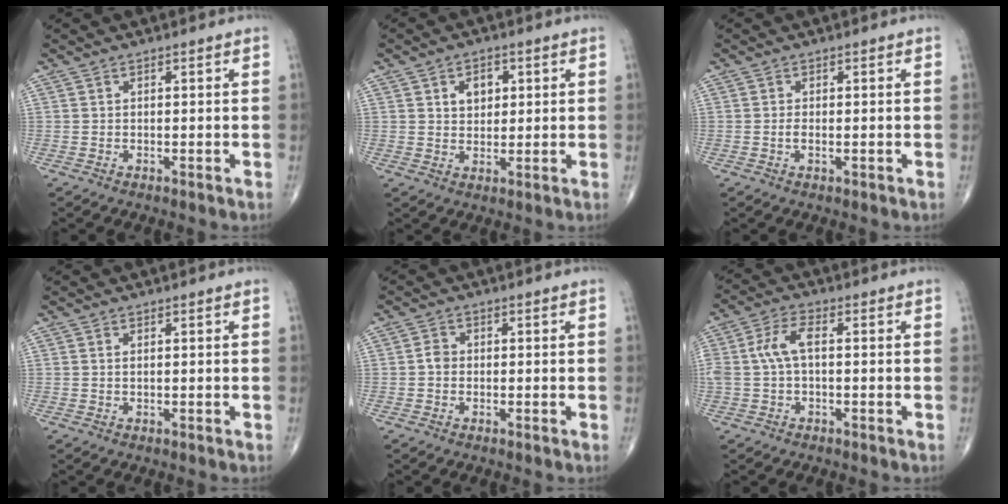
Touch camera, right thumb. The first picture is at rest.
{"total": 4.8, "force": [1.6, 3.4, 2.9], "torque": [-0.025, -0.007, 0.025]}
{"total": 1.4, "force": [-0.2, 0.6, 1.3], "torque": [-0.026, -0.002, -0.005]}
{"total": 0.5, "force": [0.2, 0.1, 0.4], "torque": [-0.010, 0.001, 0.004]}
{"total": 1.8, "force": [-0.3, 1.5, 0.9], "torque": [-0.009, 0.006, -0.008]}
{"total": 6.2, "force": [0.3, 3.0, 5.4], "torque": [-0.131, 0.022, 0.003]}